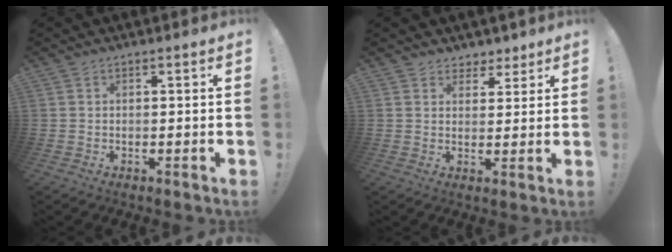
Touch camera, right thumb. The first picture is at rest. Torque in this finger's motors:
{"motor_torque": [-0.26, -0.25, -0.12, 0.20, 0.06]}